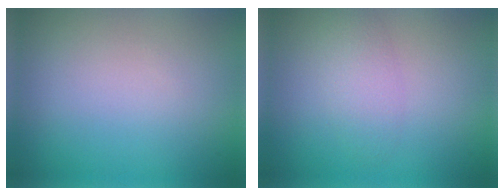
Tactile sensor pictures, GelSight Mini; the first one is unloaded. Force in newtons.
{"total": 2.4, "press": 2.4, "slide": 0.1}